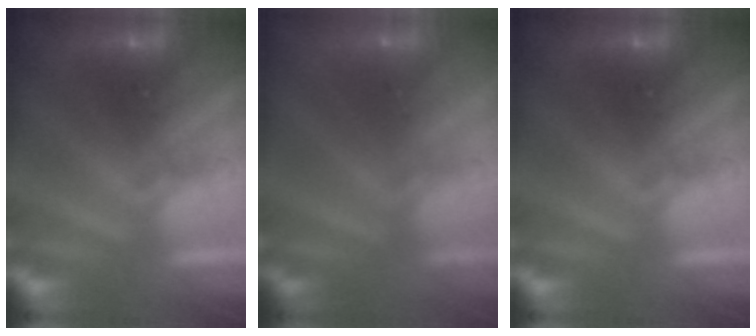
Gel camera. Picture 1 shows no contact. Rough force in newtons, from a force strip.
{"total": 2.9}
{"total": 0.0}